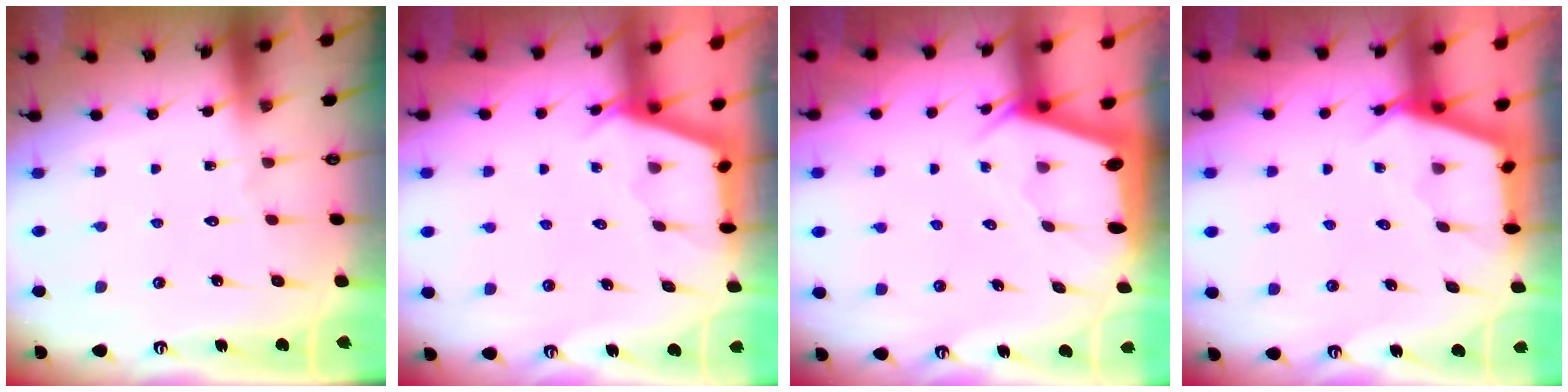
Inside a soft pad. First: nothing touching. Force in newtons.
{"total": 2.8, "press": 2.8, "slide": 0.3}
{"total": 2.1, "press": 2.0, "slide": 0.3}
{"total": 2.9, "press": 2.9, "slide": 0.4}